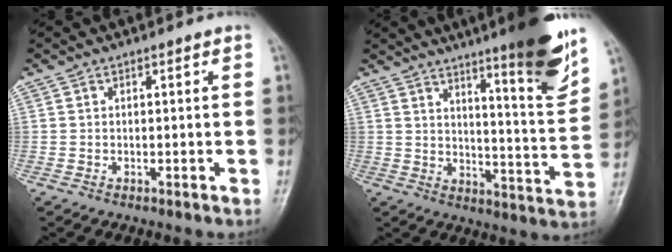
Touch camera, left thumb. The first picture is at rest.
{"total": 17.0, "force": [10.9, 2.0, 12.9], "torque": [-0.158, -0.068, 0.157]}